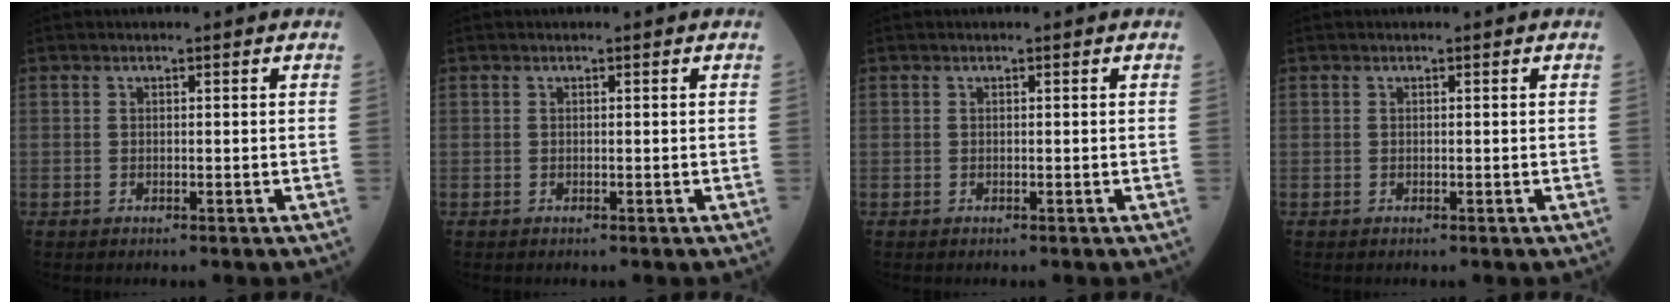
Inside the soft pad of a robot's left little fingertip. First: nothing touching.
{"total": 0.0}
{"total": 0.0}
{"total": 0.0}